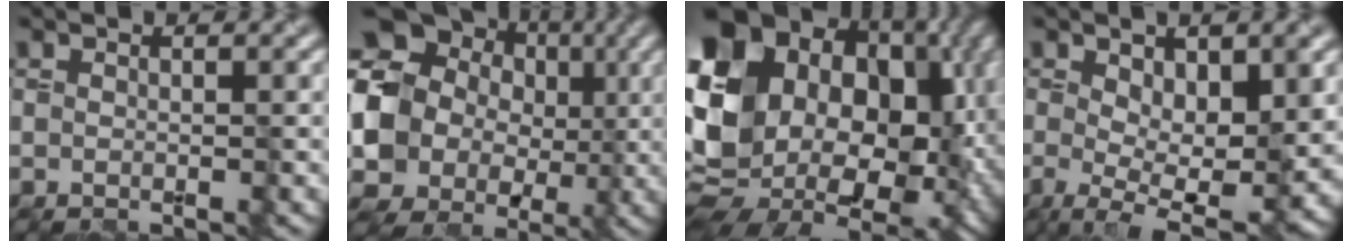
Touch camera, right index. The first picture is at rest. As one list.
[{"total": 10.8, "force": [1.7, 9.5, 4.9], "torque": [-0.116, -0.003, -0.001]}, {"total": 22.0, "force": [2.3, 16.0, 14.9], "torque": [-0.298, -0.024, 0.080]}, {"total": 10.5, "force": [-0.6, 4.7, 9.3], "torque": [-0.157, -0.021, -0.004]}]